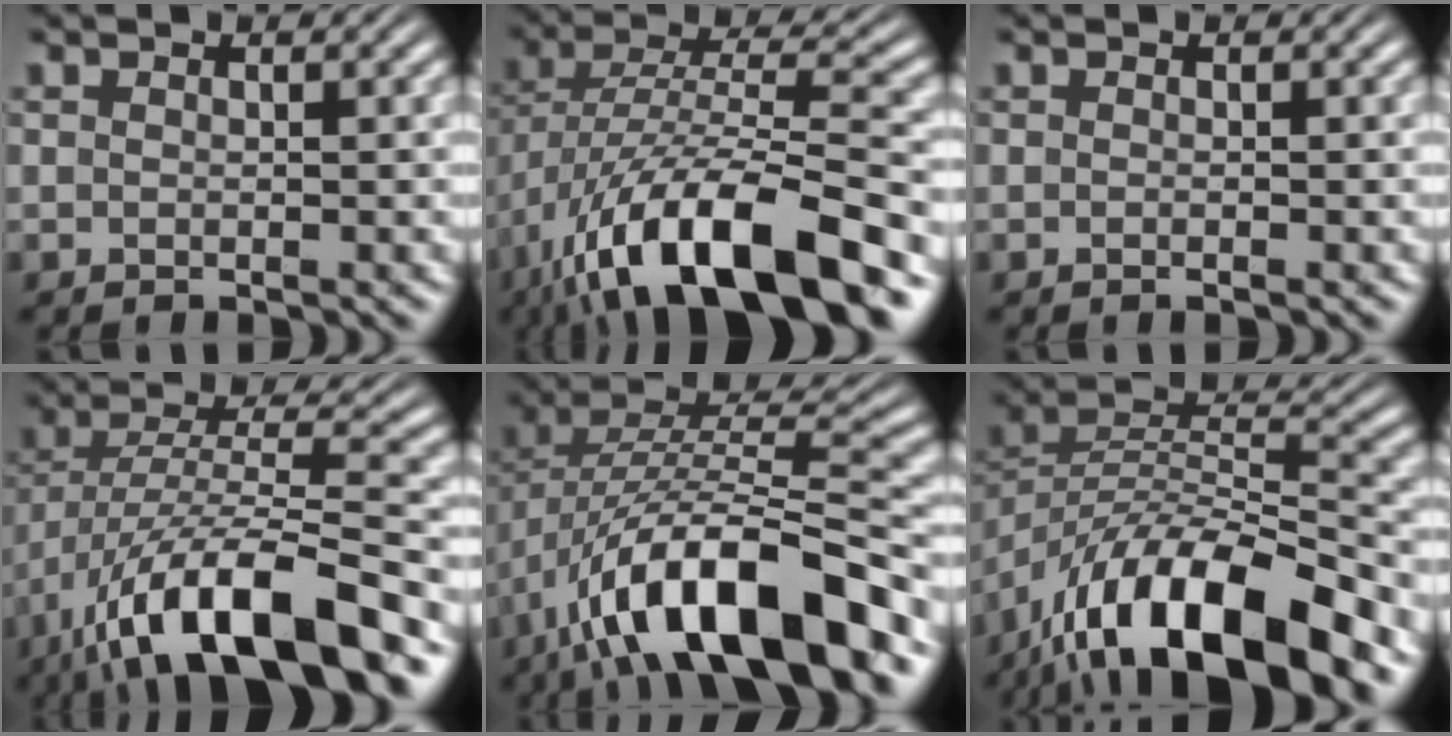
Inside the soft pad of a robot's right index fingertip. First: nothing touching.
{"total": 12.1, "force": [-4.9, 5.1, 9.9], "torque": [-0.200, -0.039, -0.052]}
{"total": 0.0}
{"total": 11.8, "force": [-5.2, 4.4, 9.6], "torque": [-0.189, -0.033, -0.058]}
{"total": 12.6, "force": [-3.5, 5.6, 10.7], "torque": [-0.190, -0.024, -0.040]}
{"total": 12.4, "force": [-5.0, 6.5, 9.4], "torque": [-0.180, -0.029, -0.062]}